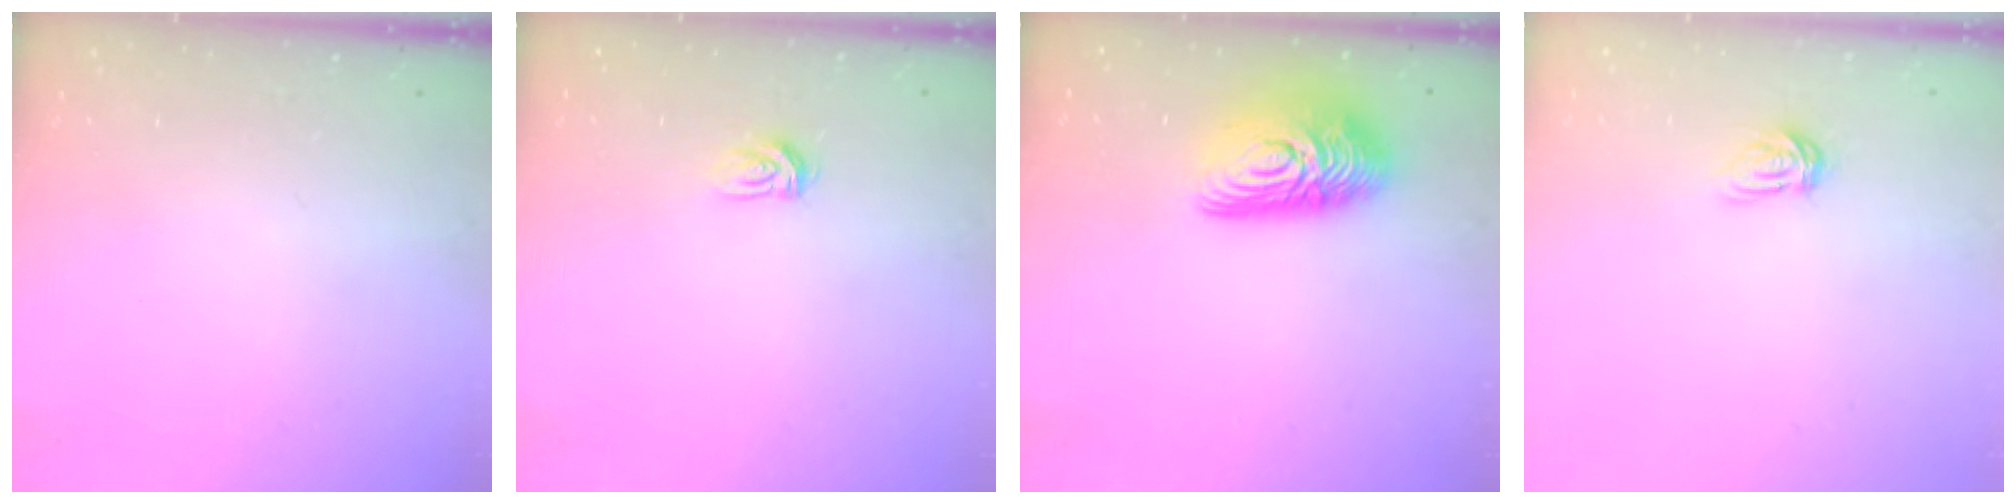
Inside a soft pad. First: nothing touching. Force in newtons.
{"total": 3.4, "press": 3.4, "slide": 0.4}
{"total": 13.8, "press": 13.8, "slide": 0.8}
{"total": 4.2, "press": 4.2, "slide": 0.4}